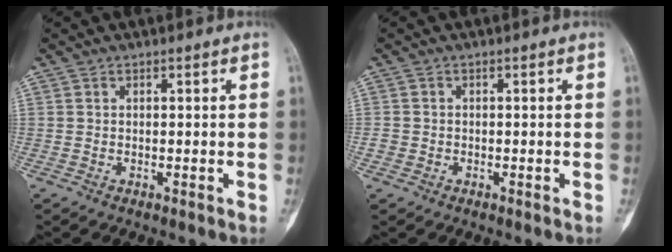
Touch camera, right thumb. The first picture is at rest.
{"total": 1.2, "force": [-0.3, 1.1, 0.2], "torque": [-0.002, 0.005, -0.008]}